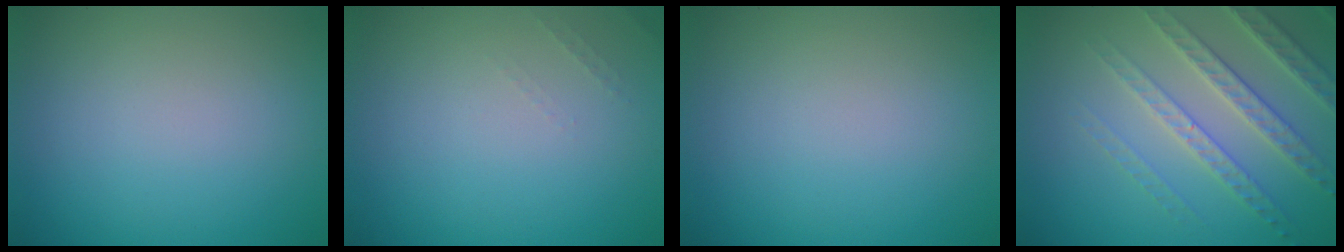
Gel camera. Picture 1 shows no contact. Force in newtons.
{"total": 0.6, "press": 0.6, "slide": 0.2}
{"total": 0.0}
{"total": 4.4, "press": 4.0, "slide": 1.9}